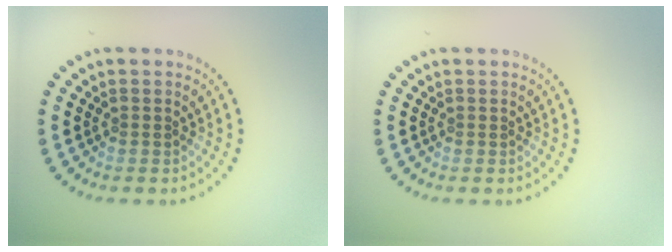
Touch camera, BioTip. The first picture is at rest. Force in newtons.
{"total": 0.0}